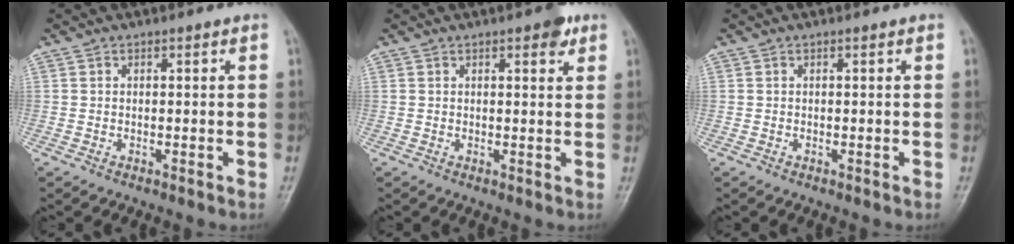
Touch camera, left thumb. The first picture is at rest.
{"total": 3.1, "force": [1.8, 1.1, 2.3], "torque": [-0.022, -0.005, 0.019]}
{"total": 0.0}